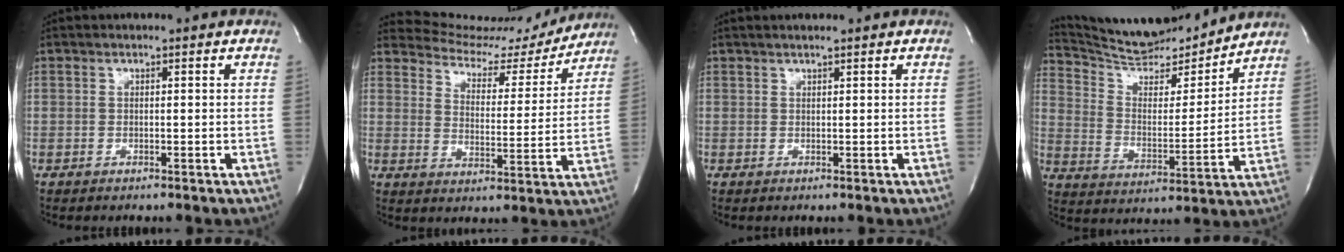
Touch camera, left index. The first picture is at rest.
{"total": 12.3, "force": [12.1, 2.0, 0.2], "torque": [-0.003, -0.016, 0.169]}
{"total": 1.6, "force": [1.3, -0.1, 0.9], "torque": [-0.017, 0.011, 0.022]}
{"total": 16.0, "force": [15.4, 1.6, 4.2], "torque": [-0.084, -0.009, 0.254]}